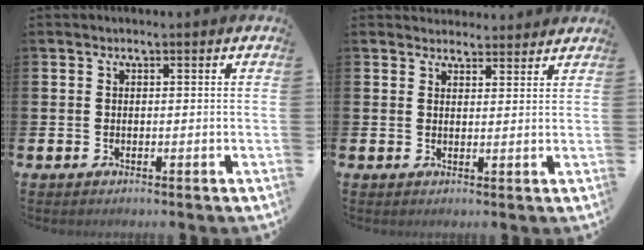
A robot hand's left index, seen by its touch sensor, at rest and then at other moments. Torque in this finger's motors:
{"motor_torque": [0.97, -1.17, 0.22, 0.04]}